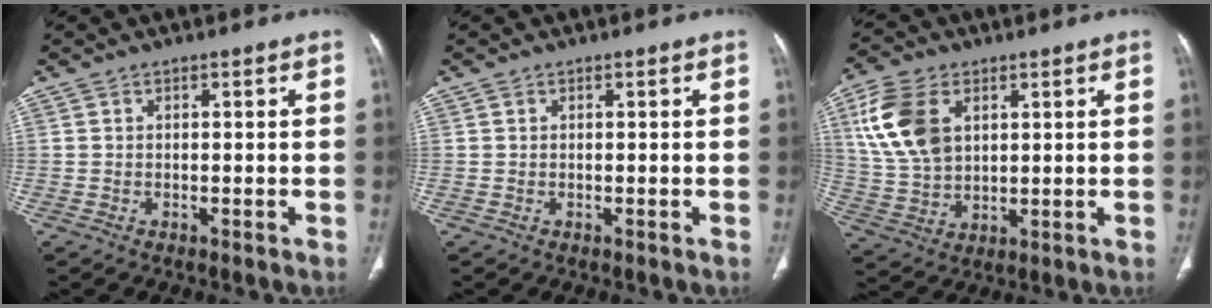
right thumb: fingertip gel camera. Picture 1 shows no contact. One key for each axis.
{"total": 0.0}
{"total": 12.9, "fx": 4.4, "fy": 8.3, "fz": 8.8, "tx": -0.171, "ty": -0.007, "tz": 0.093}